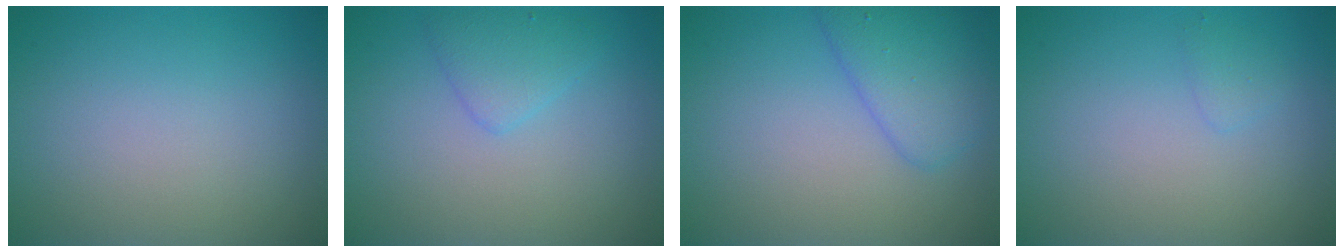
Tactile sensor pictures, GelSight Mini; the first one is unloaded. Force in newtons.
{"total": 2.0, "press": 2.0, "slide": 0.1}
{"total": 3.6, "press": 3.6, "slide": 0.2}
{"total": 0.8, "press": 0.8, "slide": 0.1}